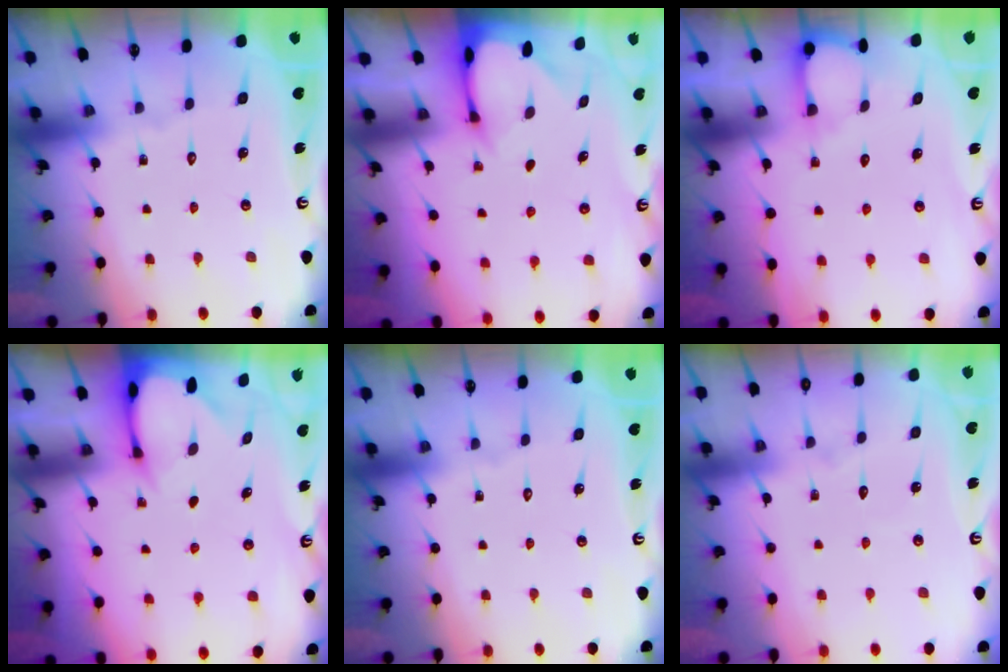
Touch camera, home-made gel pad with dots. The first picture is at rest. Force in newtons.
{"total": 2.0, "press": 2.0, "slide": 0.1}
{"total": 3.9, "press": 3.8, "slide": 0.4}
{"total": 2.7, "press": 2.7, "slide": 0.3}
{"total": 0.0}
{"total": 4.2, "press": 4.1, "slide": 0.3}